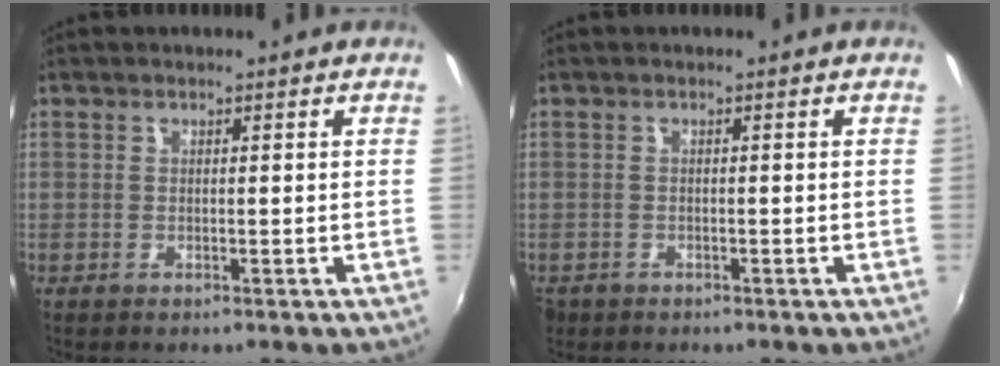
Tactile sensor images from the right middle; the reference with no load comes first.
{"total": 2.3, "force": [-1.3, 1.8, 0.7], "torque": [-0.020, -0.006, -0.021]}